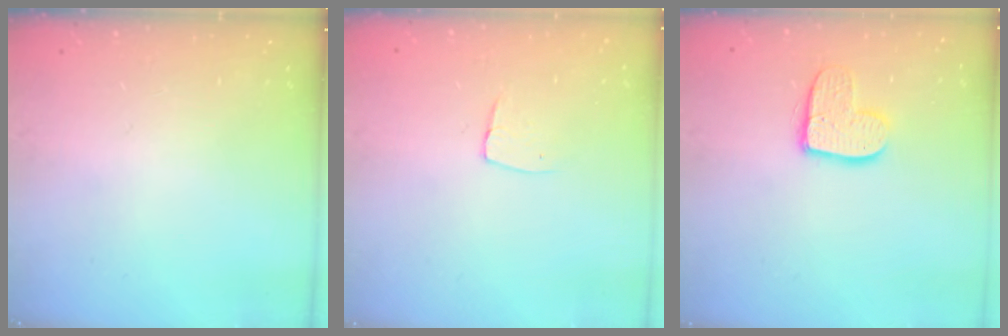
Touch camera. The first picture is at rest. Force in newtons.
{"total": 4.8, "press": 4.8, "slide": 0.3}
{"total": 11.6, "press": 11.6, "slide": 1.0}